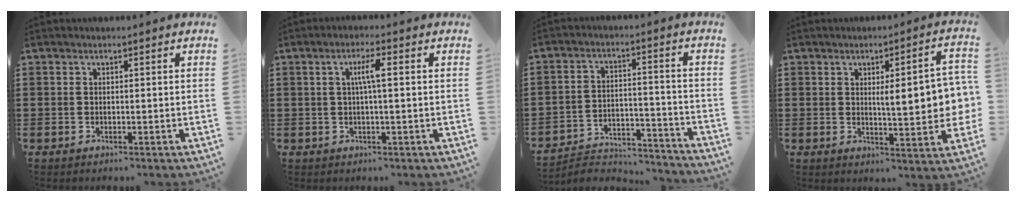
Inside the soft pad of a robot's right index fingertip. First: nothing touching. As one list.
[{"total": 3.6, "force": [0.4, 0.4, 3.5], "torque": [-0.067, 0.003, 0.003]}, {"total": 4.9, "force": [-4.7, 1.1, 0.9], "torque": [-0.016, 0.012, -0.095]}, {"total": 8.4, "force": [0.7, 1.8, 8.2], "torque": [-0.116, -0.010, 0.004]}]